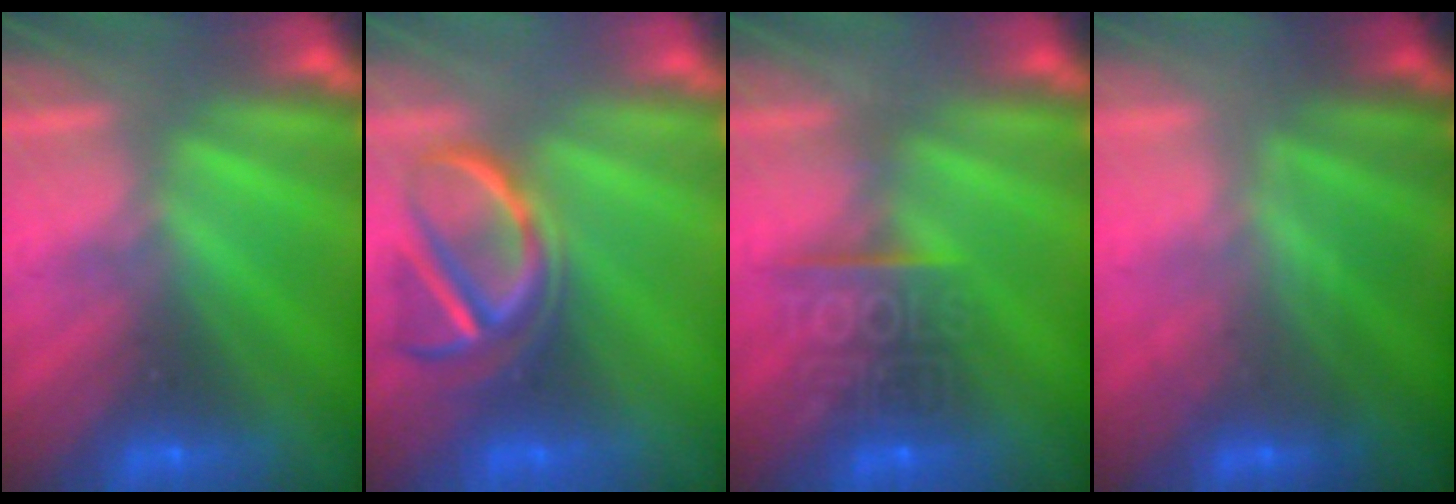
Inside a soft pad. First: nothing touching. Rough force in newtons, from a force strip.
{"total": 4.1}
{"total": 8.5}
{"total": 2.0}